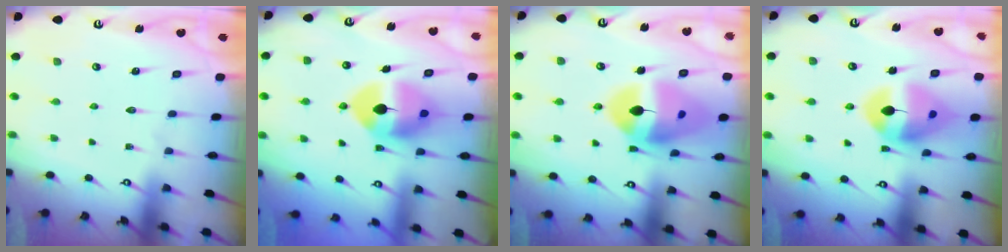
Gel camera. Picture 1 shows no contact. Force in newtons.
{"total": 13.3, "press": 13.2, "slide": 1.5}
{"total": 17.9, "press": 17.8, "slide": 2.1}
{"total": 12.8, "press": 12.7, "slide": 1.3}